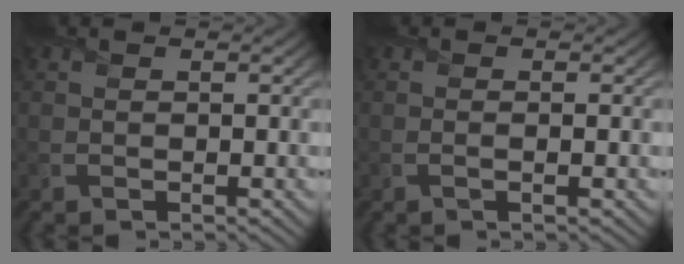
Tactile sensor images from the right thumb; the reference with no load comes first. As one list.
[{"total": 0.9, "force": [-0.2, 0.0, 0.9], "torque": [-0.014, 0.001, -0.007]}]